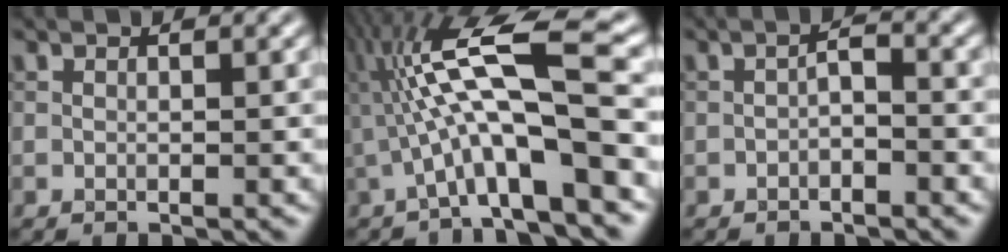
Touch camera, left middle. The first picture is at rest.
{"total": 11.2, "force": [-0.3, 2.2, 11.0], "torque": [-0.200, 0.032, -0.008]}
{"total": 1.4, "force": [-0.8, 0.5, 1.0], "torque": [-0.020, 0.007, -0.019]}